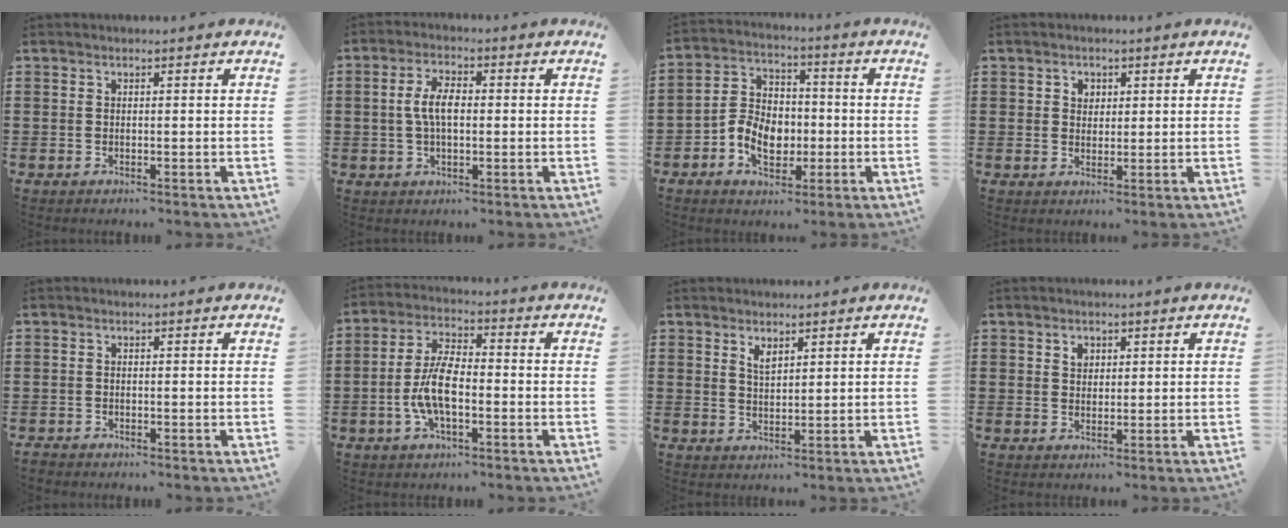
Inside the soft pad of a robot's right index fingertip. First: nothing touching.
{"total": 5.2, "force": [0.1, 2.2, 4.7], "torque": [-0.106, -0.001, -0.003]}
{"total": 7.4, "force": [-2.0, 5.6, 4.4], "torque": [-0.095, 0.007, -0.041]}
{"total": 1.9, "force": [0.7, 1.6, 0.7], "torque": [-0.022, 0.008, 0.012]}
{"total": 0.7, "force": [-0.7, 0.1, 0.0], "torque": [-0.002, -0.001, -0.014]}
{"total": 7.6, "force": [-1.8, 3.2, 6.6], "torque": [-0.153, -0.003, -0.042]}
{"total": 2.2, "force": [1.7, 0.8, 1.2], "torque": [-0.028, 0.000, 0.032]}
{"total": 1.8, "force": [1.0, 1.3, 0.8], "torque": [-0.019, 0.003, 0.021]}